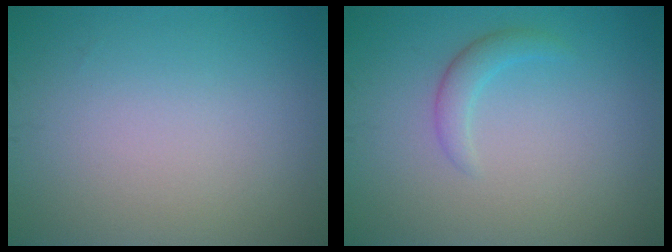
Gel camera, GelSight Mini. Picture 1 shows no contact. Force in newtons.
{"total": 1.7, "press": 1.7, "slide": 0.1}